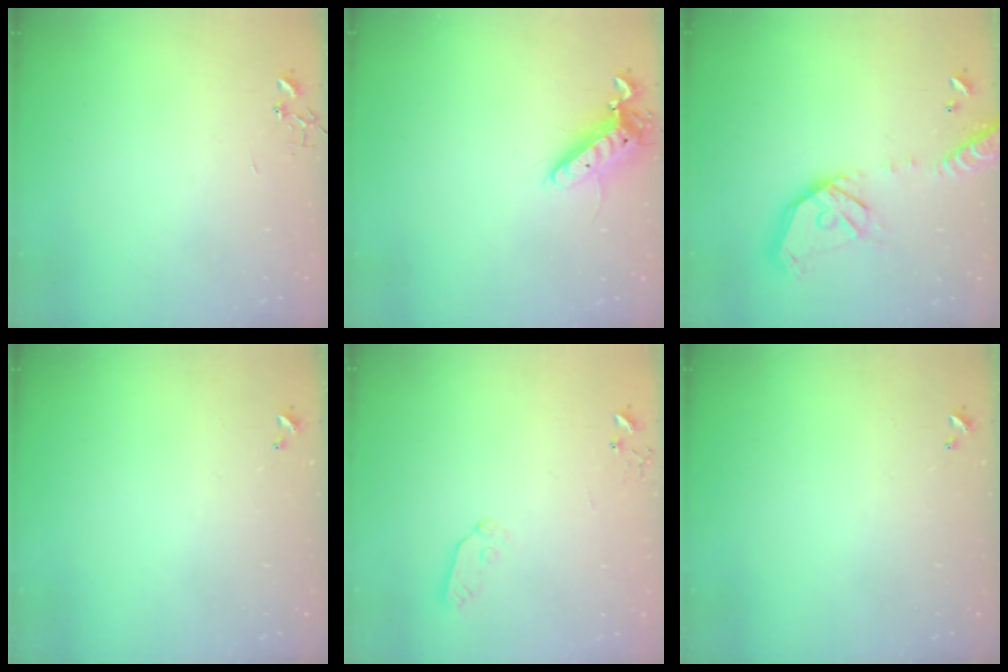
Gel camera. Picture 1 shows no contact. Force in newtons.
{"total": 11.9, "press": 11.7, "slide": 2.2}
{"total": 19.5, "press": 19.2, "slide": 3.4}
{"total": 0.0}
{"total": 3.9, "press": 3.9, "slide": 0.6}
{"total": 0.0}